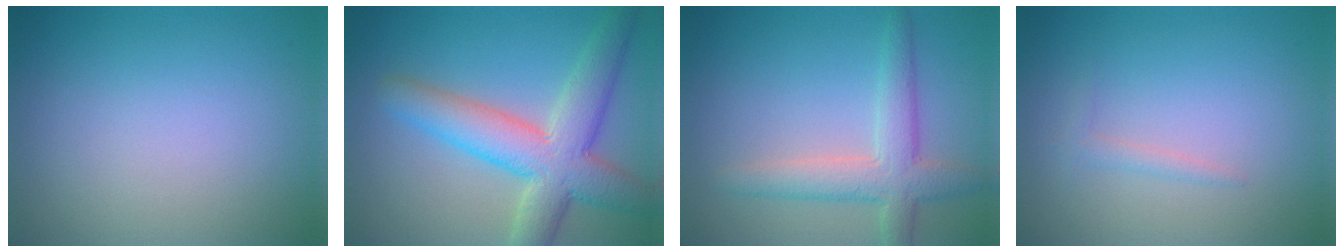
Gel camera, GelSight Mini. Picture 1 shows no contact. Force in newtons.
{"total": 7.8, "press": 7.8, "slide": 0.5}
{"total": 4.4, "press": 4.4, "slide": 0.3}
{"total": 1.0, "press": 1.0, "slide": 0.1}